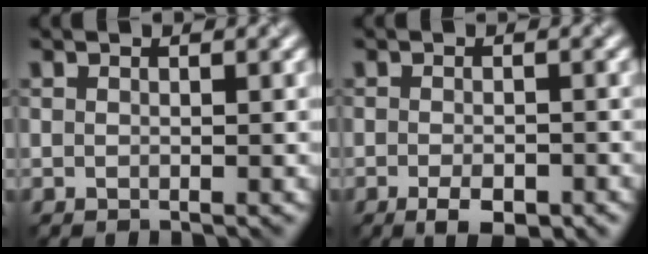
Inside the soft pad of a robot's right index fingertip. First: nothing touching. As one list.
[{"total": 3.1, "force": [-1.7, 1.2, 2.4], "torque": [-0.039, -0.006, -0.026]}]